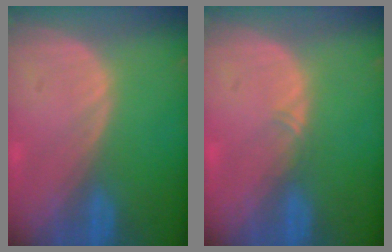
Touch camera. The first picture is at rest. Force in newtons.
{"total": 0.8, "press": 0.7, "slide": 0.4}